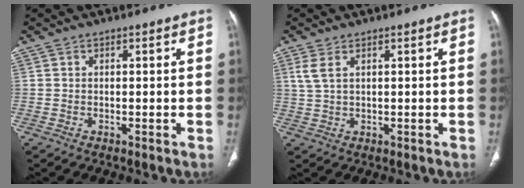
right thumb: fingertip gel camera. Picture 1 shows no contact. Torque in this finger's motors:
{"motor_torque": [-0.51, 0.02, 0.60, -0.18, 0.12]}